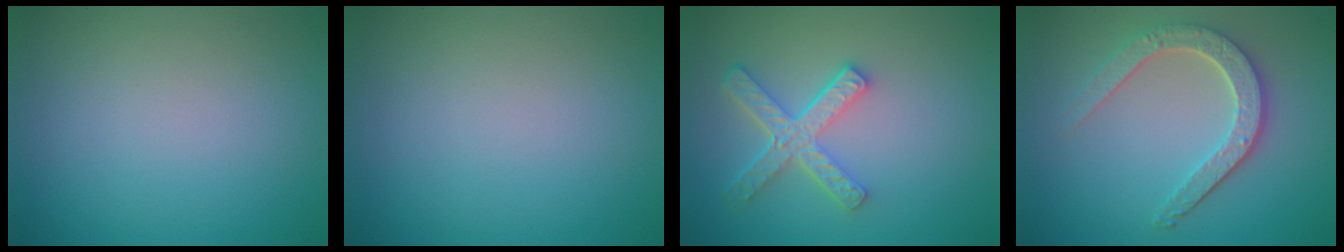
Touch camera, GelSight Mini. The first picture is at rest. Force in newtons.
{"total": 0.0}
{"total": 4.5, "press": 3.3, "slide": 3.0}
{"total": 4.5, "press": 3.6, "slide": 2.7}